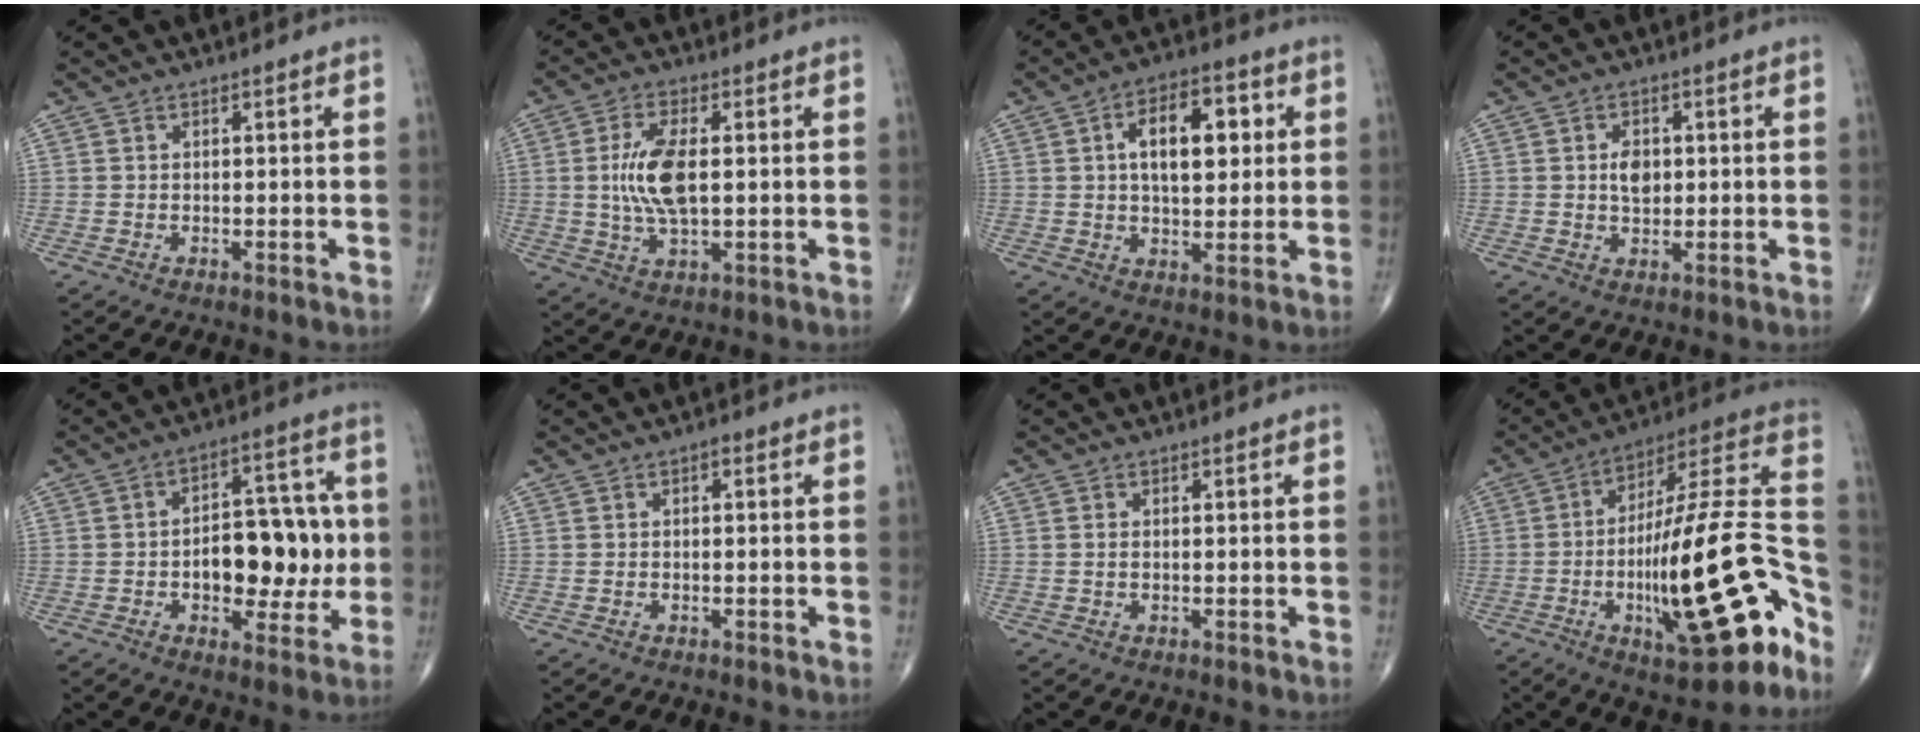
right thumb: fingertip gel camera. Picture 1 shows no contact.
{"total": 9.4, "force": [0.6, 3.9, 8.5], "torque": [-0.178, -0.005, 0.013]}
{"total": 12.3, "force": [2.7, 6.5, 10.1], "torque": [-0.127, 0.006, 0.039]}
{"total": 4.2, "force": [0.5, 2.8, 3.1], "torque": [-0.040, -0.002, 0.008]}
{"total": 15.4, "force": [-1.4, 8.6, 12.8], "torque": [-0.138, 0.031, -0.016]}
{"total": 0.6, "force": [0.1, 0.3, 0.5], "torque": [-0.003, 0.003, -0.003]}
{"total": 0.6, "force": [0.0, 0.3, 0.5], "torque": [-0.009, 0.002, 0.000]}
{"total": 27.9, "force": [-9.9, 7.7, 24.9], "torque": [-0.345, 0.056, -0.146]}